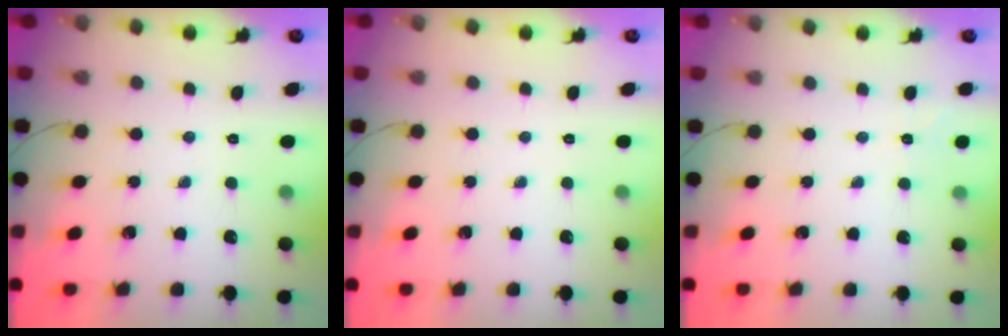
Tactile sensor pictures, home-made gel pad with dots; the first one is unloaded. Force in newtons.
{"total": 0.0}
{"total": 3.4, "press": 2.9, "slide": 1.7}